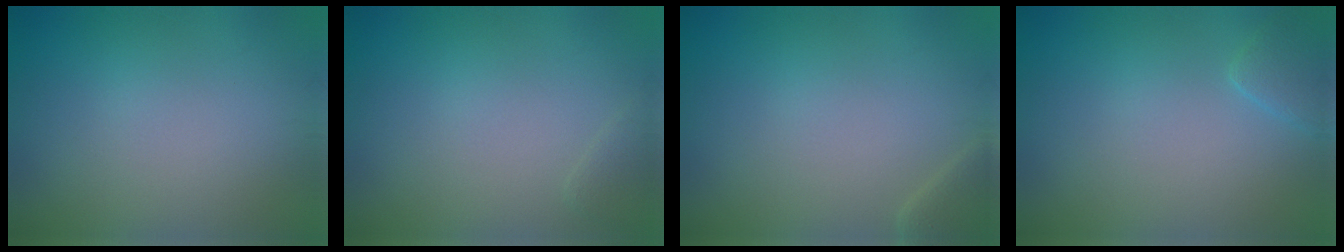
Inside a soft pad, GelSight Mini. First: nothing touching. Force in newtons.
{"total": 0.9, "press": 0.9, "slide": 0.1}
{"total": 1.9, "press": 1.9, "slide": 0.2}
{"total": 1.7, "press": 1.7, "slide": 0.1}